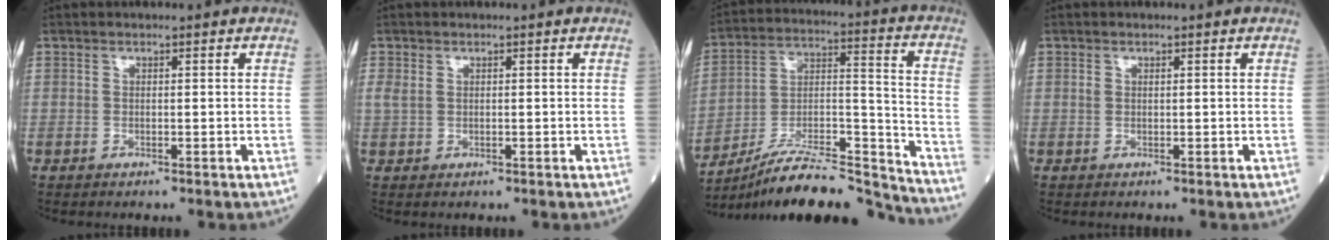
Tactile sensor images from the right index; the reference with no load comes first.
{"total": 1.4, "force": [0.5, 0.9, 1.0], "torque": [-0.030, 0.004, 0.015]}
{"total": 21.3, "force": [-19.8, 1.1, 7.7], "torque": [-0.125, 0.021, -0.329]}
{"total": 0.7, "force": [0.3, 0.5, 0.5], "torque": [-0.013, 0.006, 0.006]}